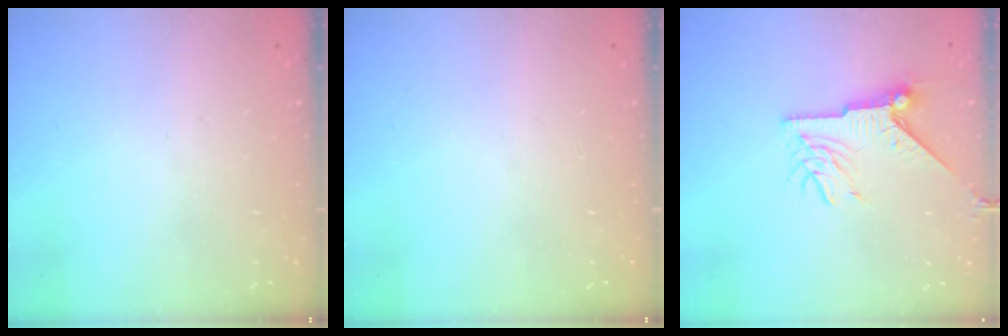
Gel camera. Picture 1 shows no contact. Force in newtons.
{"total": 0.0}
{"total": 8.4, "press": 8.4, "slide": 0.0}